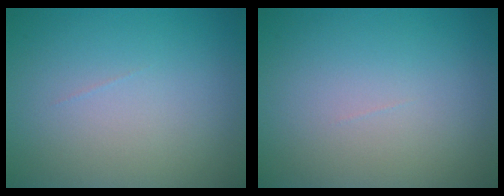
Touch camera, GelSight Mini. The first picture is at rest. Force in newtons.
{"total": 0.0}